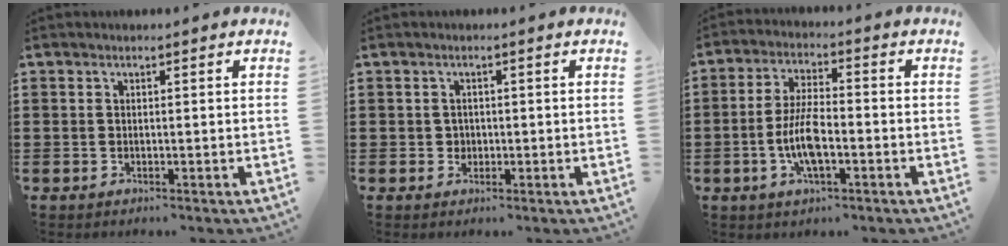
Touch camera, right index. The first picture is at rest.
{"total": 1.3, "force": [0.0, 1.3, 0.3], "torque": [-0.011, 0.006, -0.002]}
{"total": 7.6, "force": [-2.1, 2.5, 6.9], "torque": [-0.159, -0.011, -0.045]}